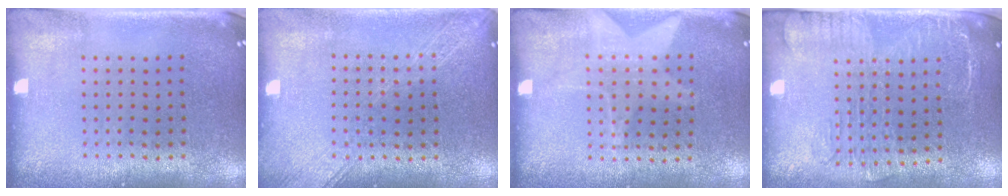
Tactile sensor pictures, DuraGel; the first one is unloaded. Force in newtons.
{"total": 1.8, "press": 1.7, "slide": 0.2}
{"total": 1.2, "press": 0.9, "slide": 0.8}
{"total": 1.9, "press": 1.6, "slide": 1.0}